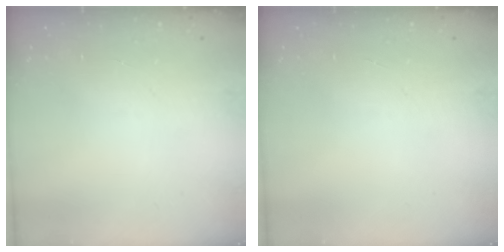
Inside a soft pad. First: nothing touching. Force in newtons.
{"total": 0.0}